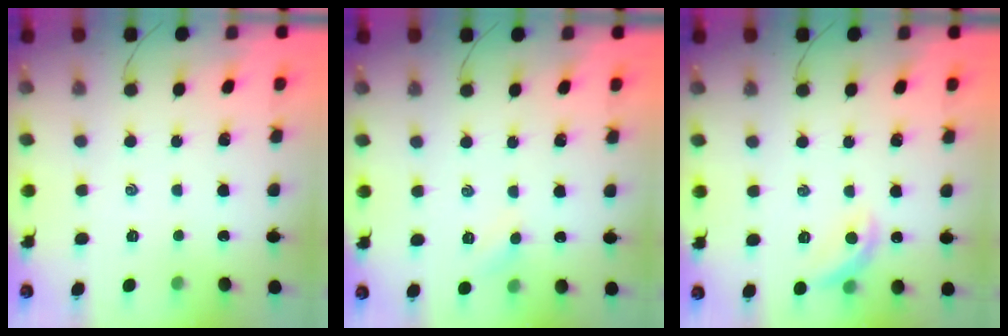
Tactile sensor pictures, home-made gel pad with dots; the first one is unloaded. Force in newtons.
{"total": 4.8, "press": 4.6, "slide": 1.4}
{"total": 8.8, "press": 8.7, "slide": 1.3}